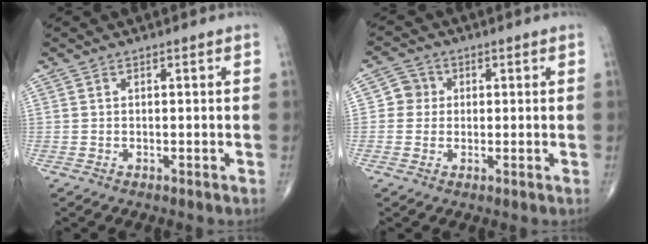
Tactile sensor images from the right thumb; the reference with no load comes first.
{"total": 3.7, "force": [0.3, 3.6, 0.7], "torque": [0.013, 0.007, -0.002]}